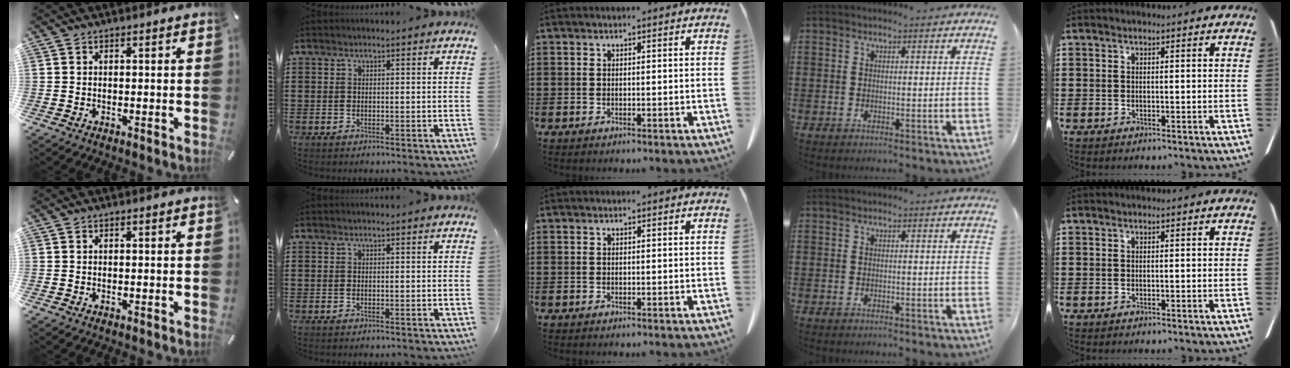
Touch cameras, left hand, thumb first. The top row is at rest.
{}